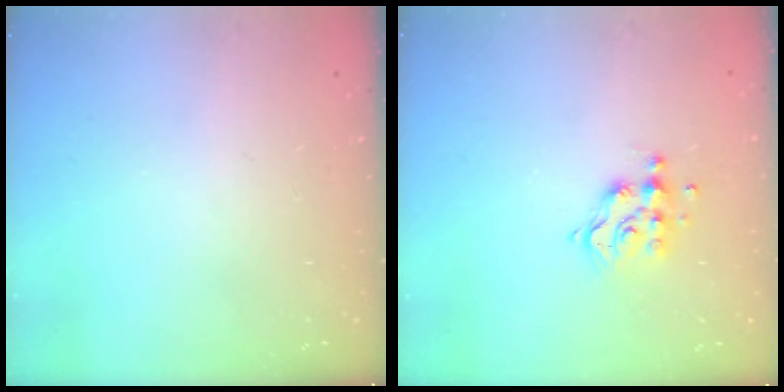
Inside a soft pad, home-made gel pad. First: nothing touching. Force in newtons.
{"total": 9.1, "press": 9.0, "slide": 0.7}